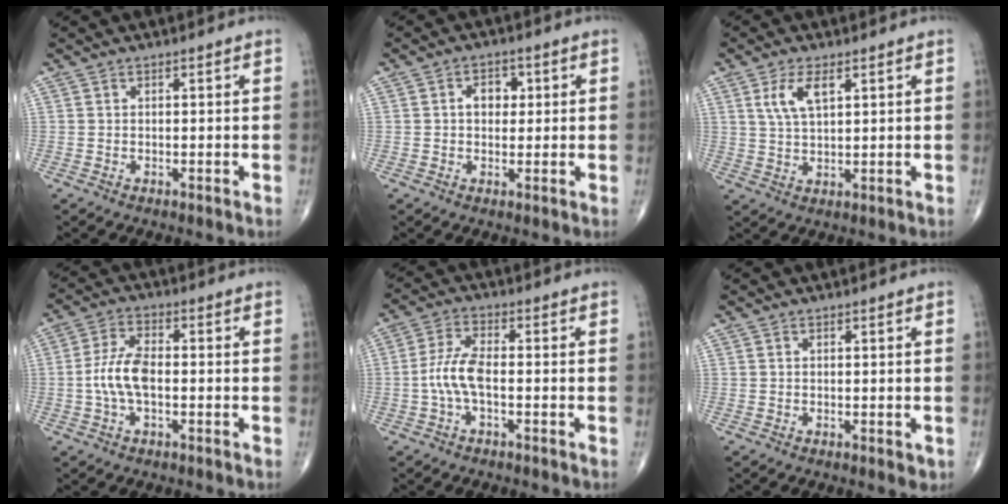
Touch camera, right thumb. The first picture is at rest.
{"total": 4.2, "force": [0.7, 3.1, 2.7], "torque": [-0.021, 0.006, 0.007]}
{"total": 5.8, "force": [2.5, 2.5, 4.6], "torque": [-0.091, -0.006, 0.055]}
{"total": 7.4, "force": [-1.1, 3.6, 6.4], "torque": [-0.139, 0.020, -0.024]}
{"total": 6.2, "force": [-1.4, 2.4, 5.6], "torque": [-0.128, 0.018, -0.031]}
{"total": 1.2, "force": [-0.1, 0.6, 1.0], "torque": [-0.011, -0.003, 0.001]}